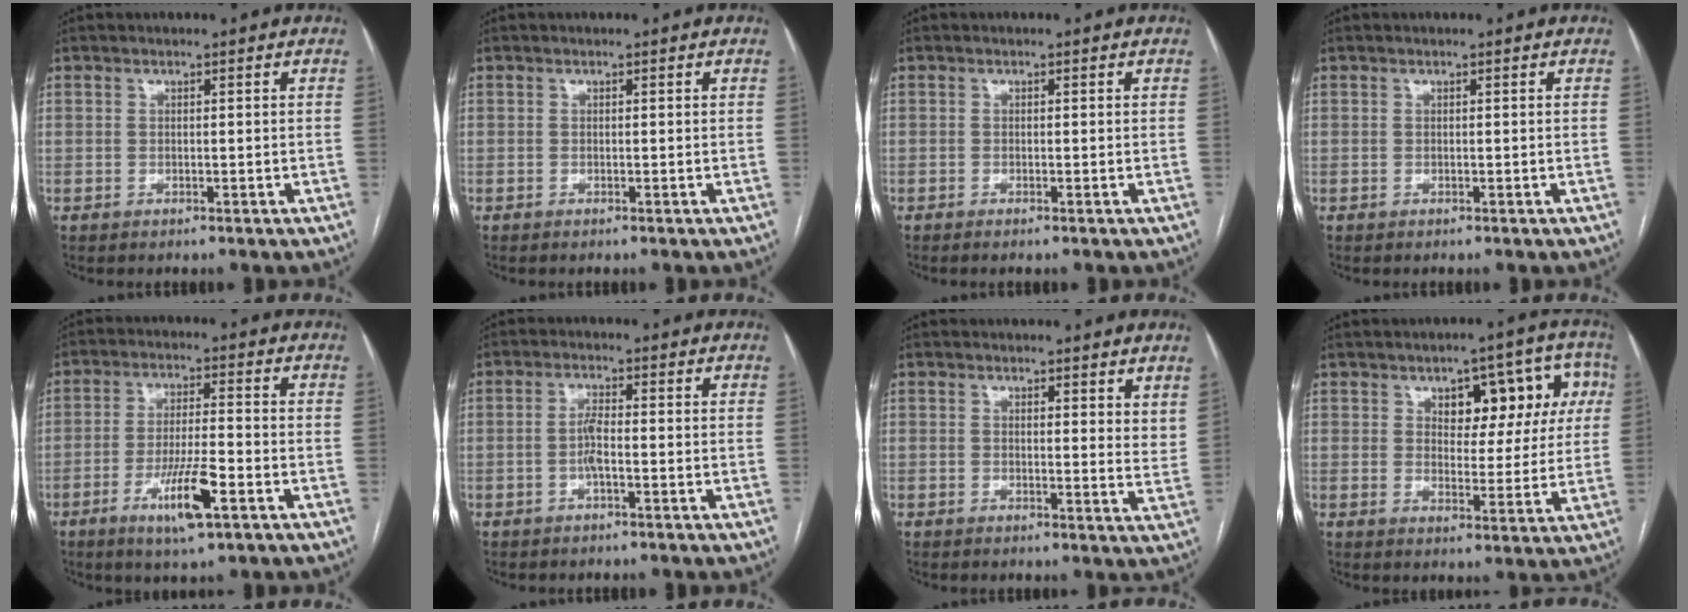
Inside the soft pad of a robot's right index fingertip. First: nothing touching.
{"total": 0.0}
{"total": 0.6, "force": [-0.4, -0.1, 0.5], "torque": [-0.010, 0.000, -0.008]}
{"total": 0.0}
{"total": 9.0, "force": [-4.1, 0.0, 8.0], "torque": [-0.152, -0.014, -0.073]}
{"total": 2.6, "force": [-0.7, 0.4, 2.5], "torque": [-0.049, 0.004, -0.013]}
{"total": 4.4, "force": [3.6, 1.2, 2.2], "torque": [-0.025, -0.016, 0.034]}
{"total": 10.4, "force": [3.7, 5.6, 8.0], "torque": [-0.082, 0.035, 0.049]}